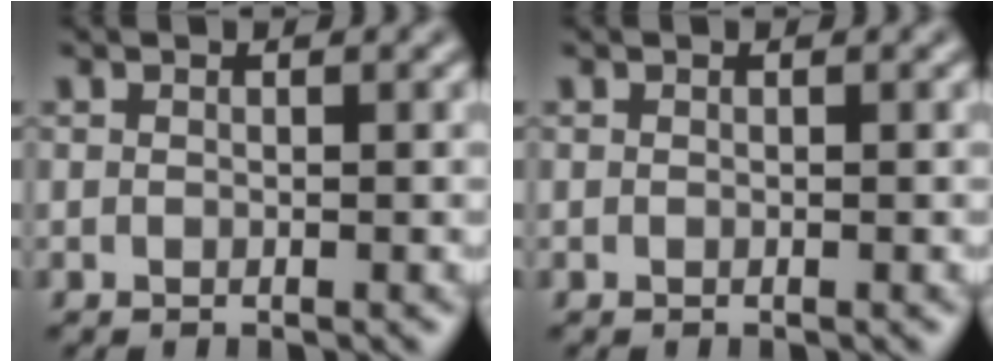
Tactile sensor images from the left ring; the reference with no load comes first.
{"total": 0.0}